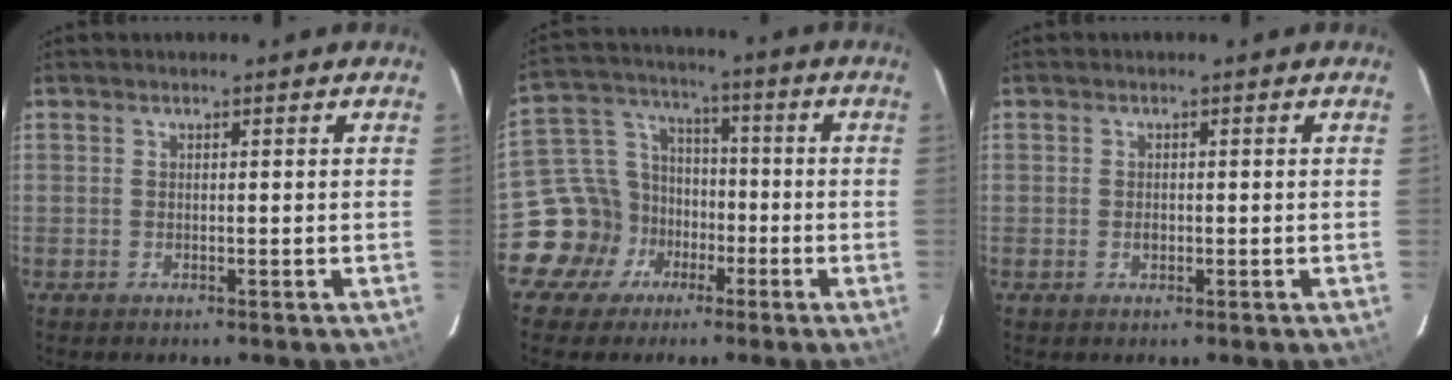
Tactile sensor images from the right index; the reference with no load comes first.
{"total": 11.9, "force": [-5.4, 10.2, 2.8], "torque": [-0.079, 0.042, -0.081]}
{"total": 1.1, "force": [-0.3, 0.8, 0.7], "torque": [-0.010, 0.002, -0.005]}